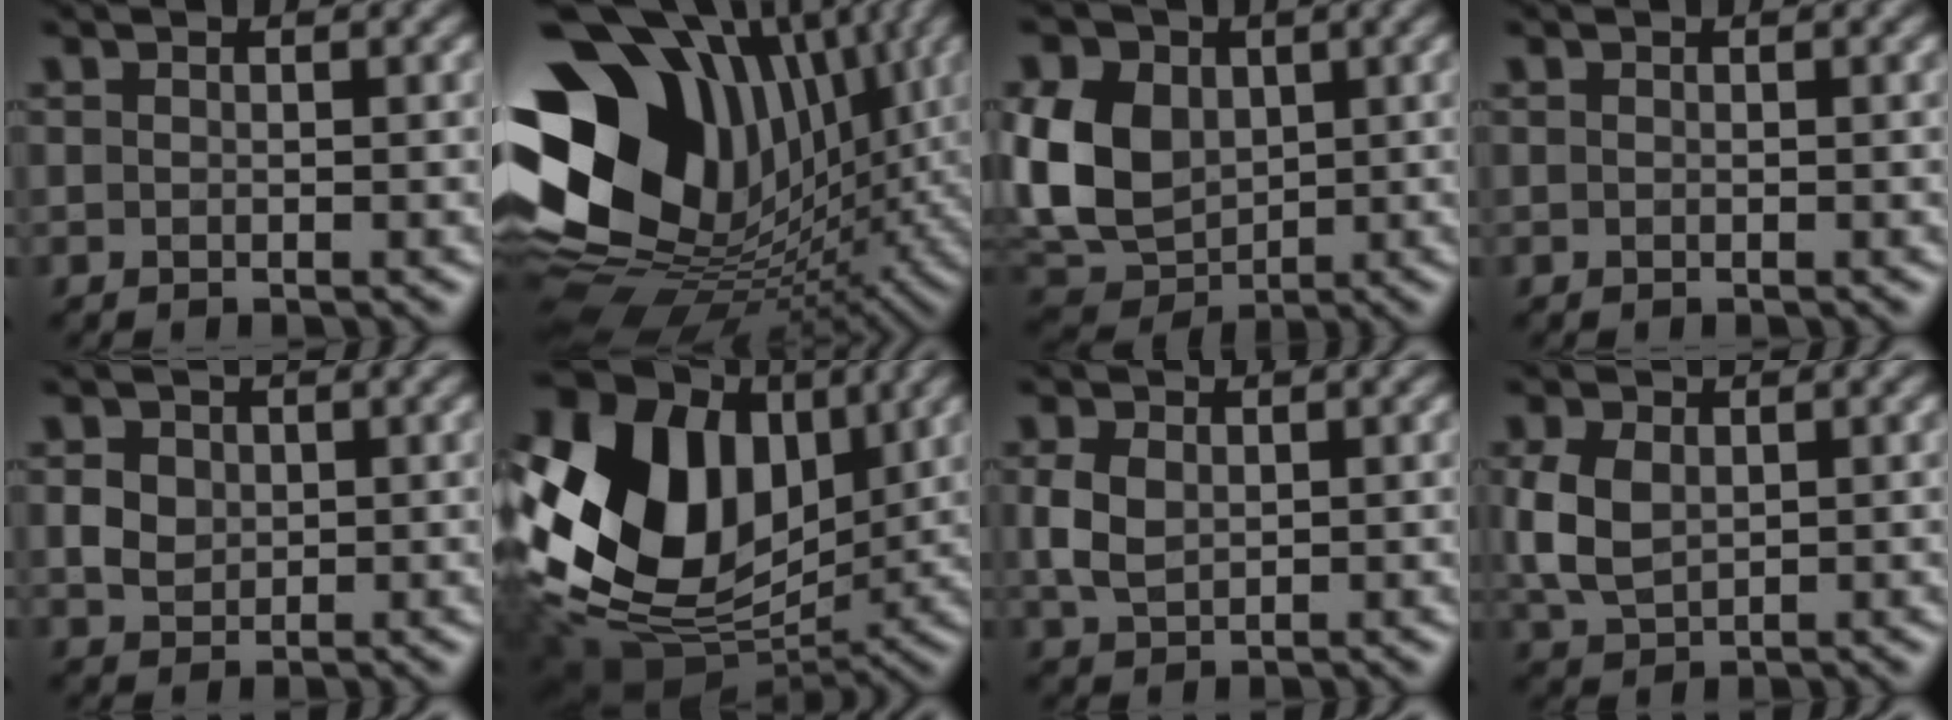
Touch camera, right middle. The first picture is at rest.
{"total": 18.8, "force": [3.4, 13.7, 12.4], "torque": [-0.254, -0.006, 0.081]}
{"total": 8.2, "force": [1.3, 6.3, 5.1], "torque": [-0.136, 0.005, 0.015]}
{"total": 0.0}
{"total": 1.9, "force": [0.5, 1.7, 0.7], "torque": [-0.022, 0.001, 0.011]}
{"total": 18.0, "force": [2.2, 13.2, 12.1], "torque": [-0.240, 0.010, 0.049]}
{"total": 2.5, "force": [0.5, 1.9, 1.5], "torque": [-0.043, 0.003, 0.013]}
{"total": 3.6, "force": [0.6, 2.6, 2.4], "torque": [-0.067, 0.004, 0.017]}